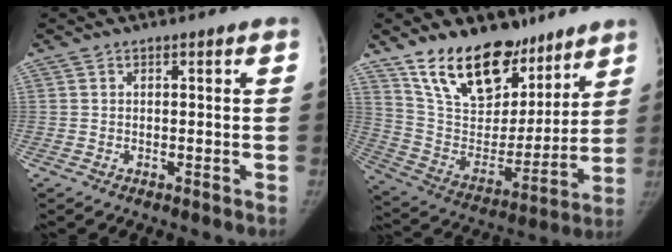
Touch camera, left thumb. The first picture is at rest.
{"total": 21.0, "force": [14.6, 11.3, 10.0], "torque": [-0.121, -0.080, 0.257]}